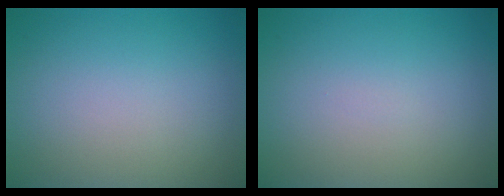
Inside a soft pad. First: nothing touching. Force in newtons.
{"total": 0.0}